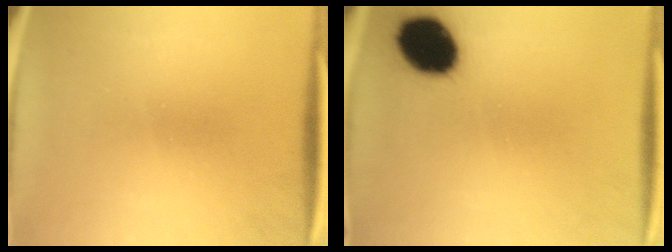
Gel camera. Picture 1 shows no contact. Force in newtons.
{"total": 14.3}